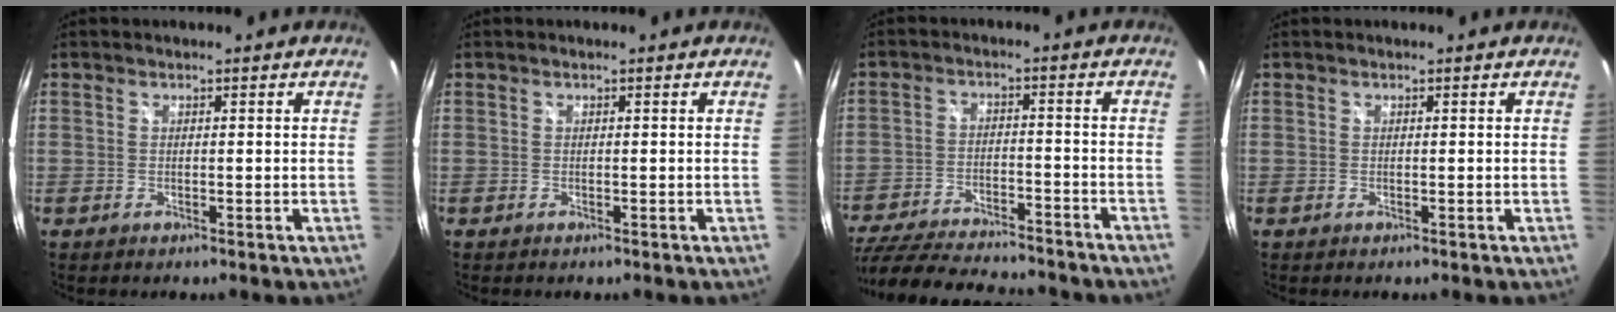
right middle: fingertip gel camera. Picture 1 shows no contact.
{"total": 0.0}
{"total": 23.2, "force": [-19.4, 6.0, 11.2], "torque": [-0.229, -0.043, -0.288]}
{"total": 0.0}